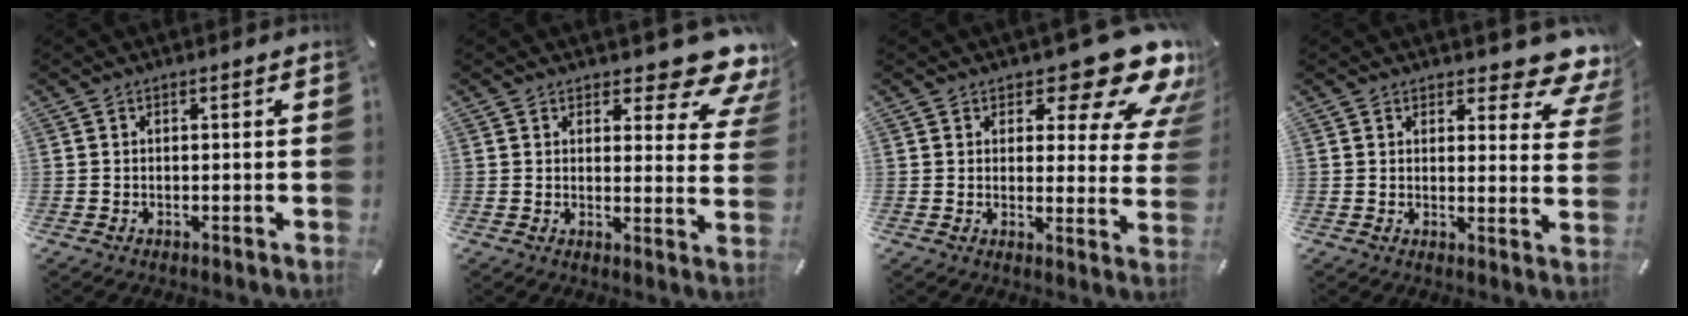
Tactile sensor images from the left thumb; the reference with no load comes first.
{"total": 9.5, "force": [7.5, 3.7, 4.6], "torque": [-0.041, -0.071, 0.125]}
{"total": 15.4, "force": [9.4, 6.5, 10.2], "torque": [-0.122, -0.073, 0.153]}
{"total": 7.2, "force": [5.8, 3.2, 2.8], "torque": [-0.020, -0.052, 0.097]}